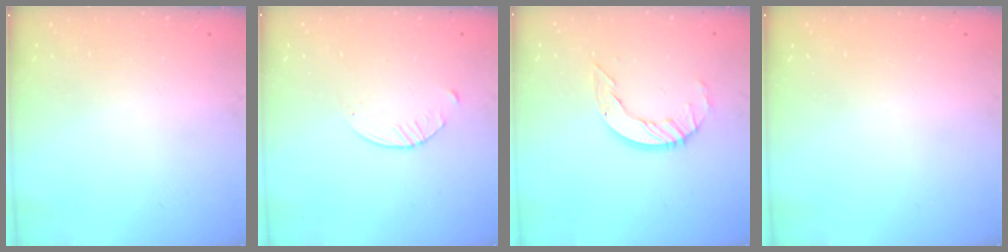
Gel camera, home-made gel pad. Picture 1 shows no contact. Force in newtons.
{"total": 2.0, "press": 2.0, "slide": 0.3}
{"total": 8.3, "press": 8.3, "slide": 0.7}
{"total": 0.0}